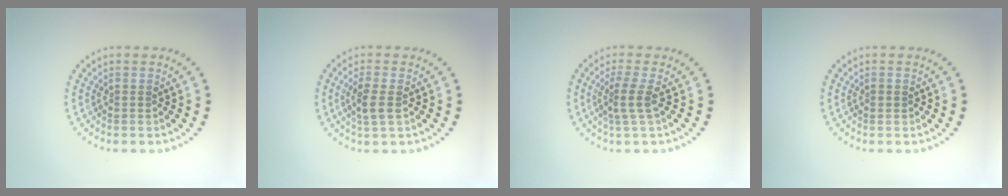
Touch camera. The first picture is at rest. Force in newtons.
{"total": 2.3, "press": 2.1, "slide": 0.9}
{"total": 2.2, "press": 1.4, "slide": 1.6}
{"total": 0.5, "press": 0.5, "slide": 0.1}